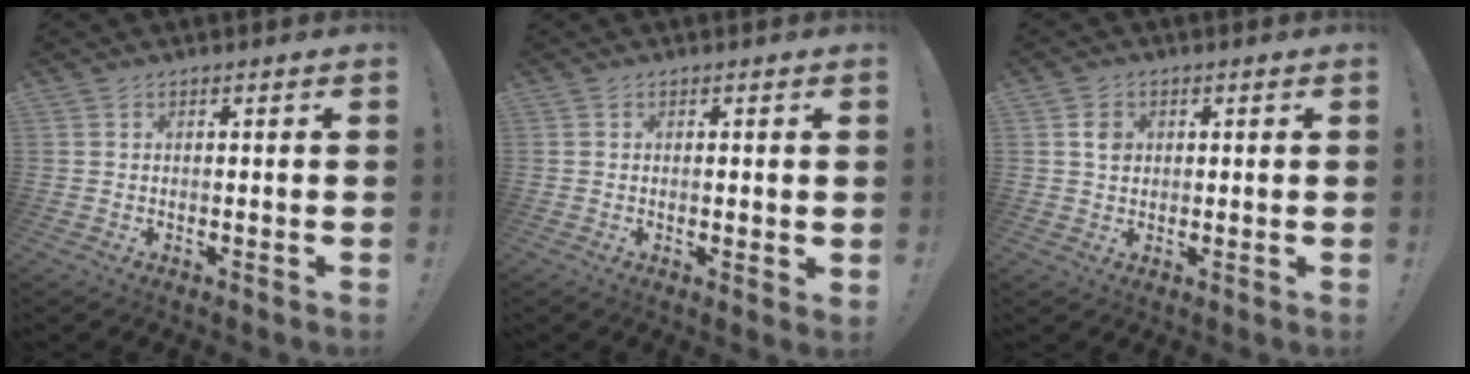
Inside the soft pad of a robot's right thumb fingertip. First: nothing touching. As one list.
[{"total": 1.1, "force": [0.4, 0.3, 1.0], "torque": [-0.011, -0.003, 0.007]}, {"total": 3.9, "force": [0.9, 3.2, 1.9], "torque": [-0.015, -0.003, 0.013]}]